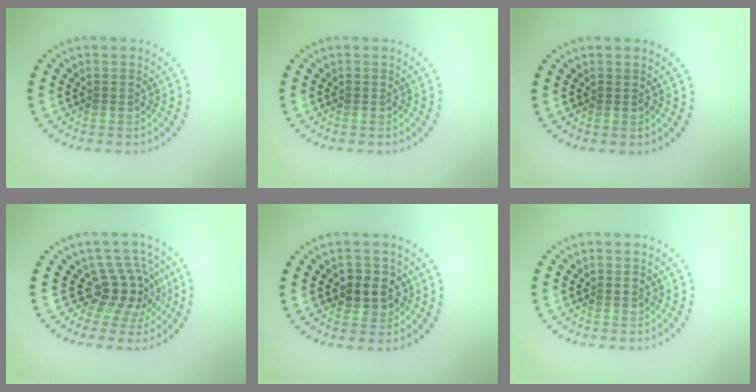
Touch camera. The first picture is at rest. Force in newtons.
{"total": 0.0}
{"total": 0.0}
{"total": 3.8, "press": 2.7, "slide": 2.6}
{"total": 2.9, "press": 2.7, "slide": 0.9}
{"total": 0.6, "press": 0.6, "slide": 0.1}